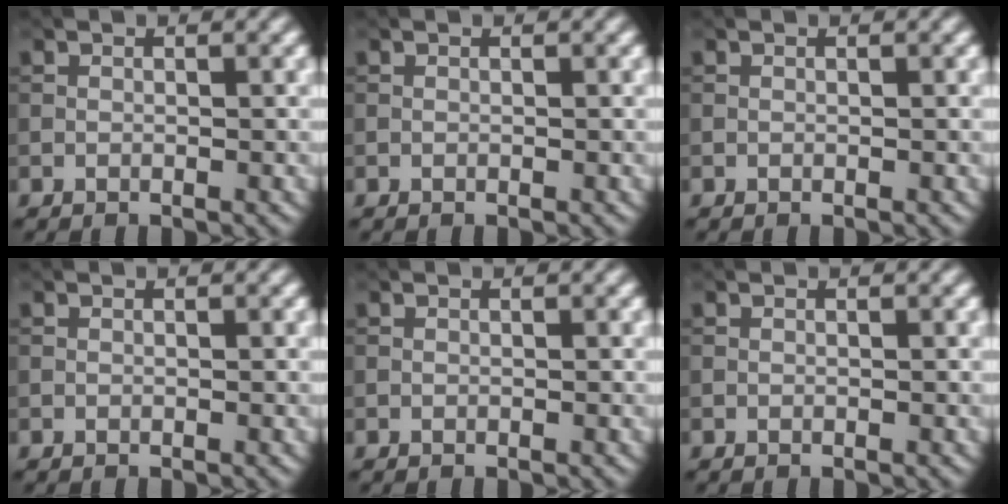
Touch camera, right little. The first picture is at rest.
{"total": 0.0}
{"total": 0.0}
{"total": 0.0}
{"total": 0.0}
{"total": 0.0}